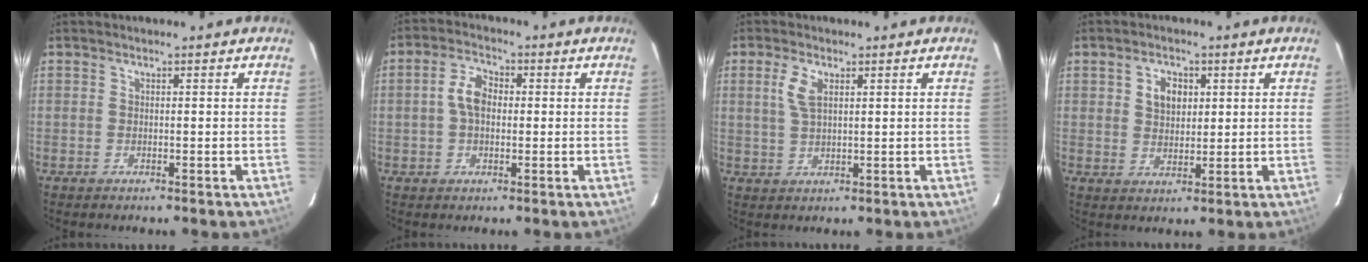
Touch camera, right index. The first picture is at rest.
{"total": 5.4, "force": [0.3, 3.5, 4.1], "torque": [-0.083, 0.016, 0.006]}
{"total": 4.3, "force": [1.7, 1.9, 3.4], "torque": [-0.073, 0.004, 0.035]}
{"total": 4.8, "force": [1.7, 3.4, 3.0], "torque": [-0.046, 0.010, 0.034]}